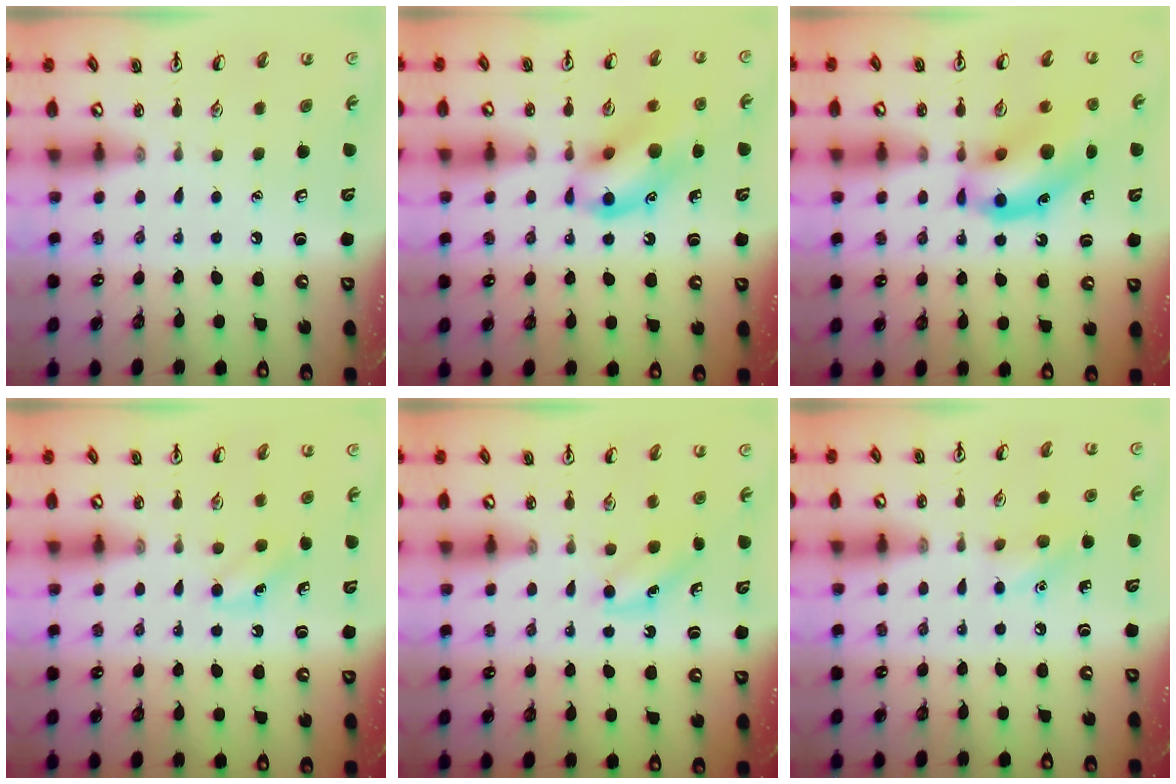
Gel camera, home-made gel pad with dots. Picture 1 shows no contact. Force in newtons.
{"total": 13.2, "press": 13.0, "slide": 2.2}
{"total": 14.4, "press": 13.8, "slide": 4.1}
{"total": 3.3, "press": 3.2, "slide": 1.0}
{"total": 4.1, "press": 3.8, "slide": 1.6}
{"total": 7.5, "press": 7.3, "slide": 1.8}